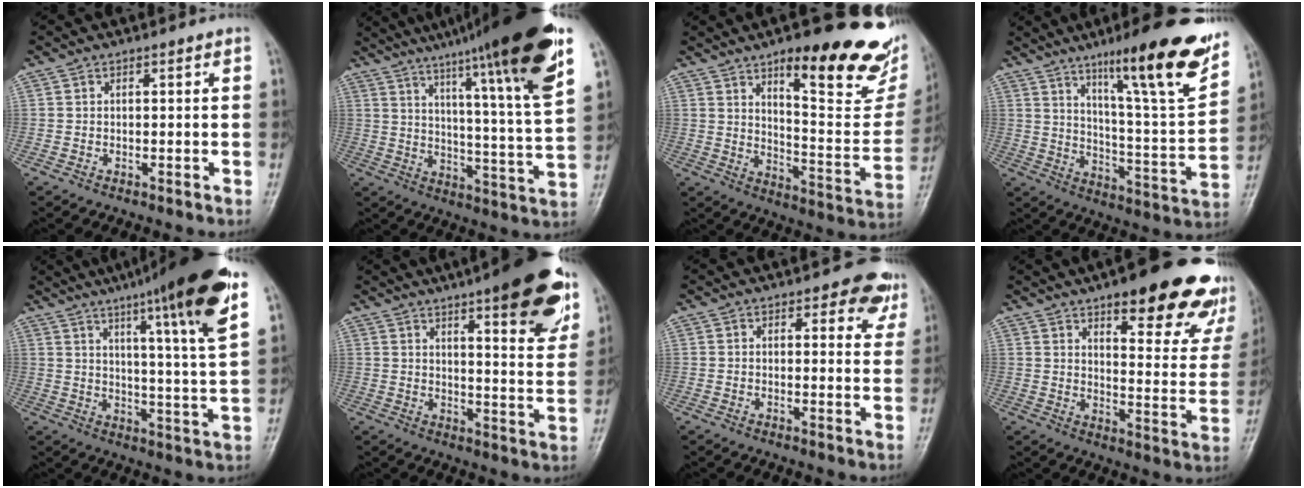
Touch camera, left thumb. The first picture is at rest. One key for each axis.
{"total": 24.2, "fx": 16.0, "fy": 1.2, "fz": 18.2, "tx": -0.258, "ty": -0.060, "tz": 0.230}
{"total": 25.6, "fx": 15.4, "fy": 7.5, "fz": 19.0, "tx": -0.206, "ty": -0.077, "tz": 0.219}
{"total": 20.8, "fx": 13.1, "fy": 2.9, "fz": 15.9, "tx": -0.203, "ty": -0.064, "tz": 0.201}
{"total": 19.6, "fx": 11.4, "fy": 1.2, "fz": 15.9, "tx": -0.220, "ty": -0.042, "tz": 0.154}
{"total": 18.7, "fx": 10.9, "fy": 4.5, "fz": 14.6, "tx": -0.161, "ty": -0.046, "tz": 0.143}
{"total": 6.2, "fx": 4.2, "fy": 3.2, "fz": 3.1, "tx": 0.002, "ty": -0.022, "tz": 0.038}
{"total": 24.0, "fx": 15.8, "fy": 7.6, "fz": 16.3, "tx": -0.158, "ty": -0.068, "tz": 0.199}